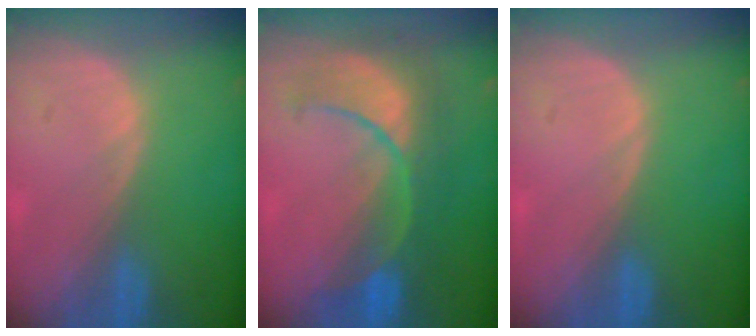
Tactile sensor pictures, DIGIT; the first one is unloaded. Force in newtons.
{"total": 8.9, "press": 8.9, "slide": 0.6}
{"total": 0.0}